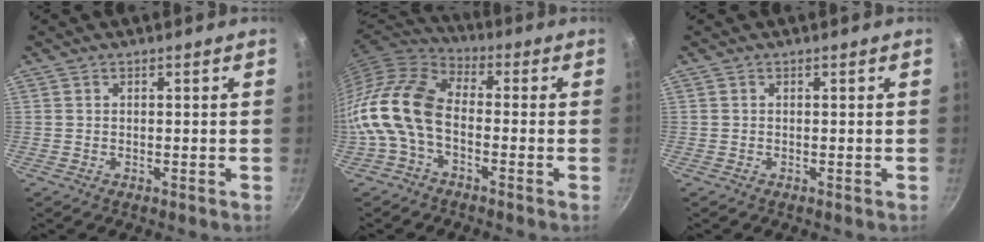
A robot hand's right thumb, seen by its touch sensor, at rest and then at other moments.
{"total": 12.8, "force": [-3.3, 7.6, 9.7], "torque": [-0.183, 0.040, -0.085]}
{"total": 0.0}